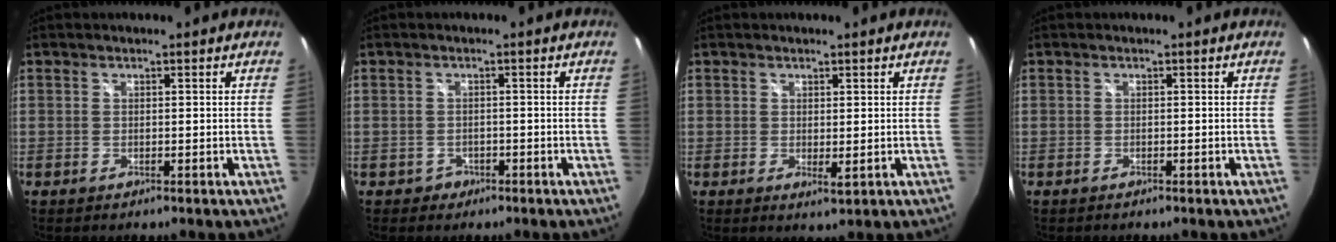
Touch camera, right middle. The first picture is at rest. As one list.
[{"total": 2.0, "force": [-1.0, 1.7, 0.2], "torque": [-0.007, 0.001, -0.013]}, {"total": 1.6, "force": [0.5, 0.8, 1.2], "torque": [-0.021, -0.004, 0.007]}, {"total": 0.5, "force": [-0.5, 0.2, 0.0], "torque": [-0.002, -0.002, -0.009]}]